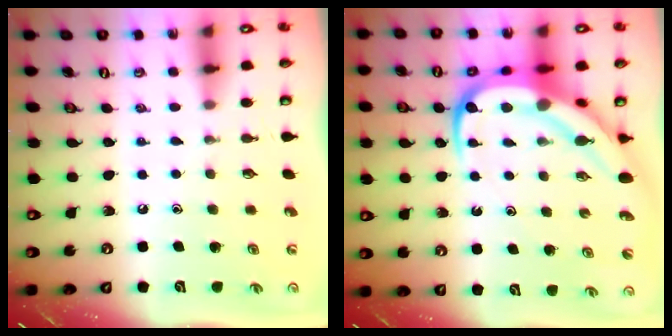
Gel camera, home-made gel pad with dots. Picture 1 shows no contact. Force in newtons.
{"total": 14.7, "press": 14.7, "slide": 1.5}